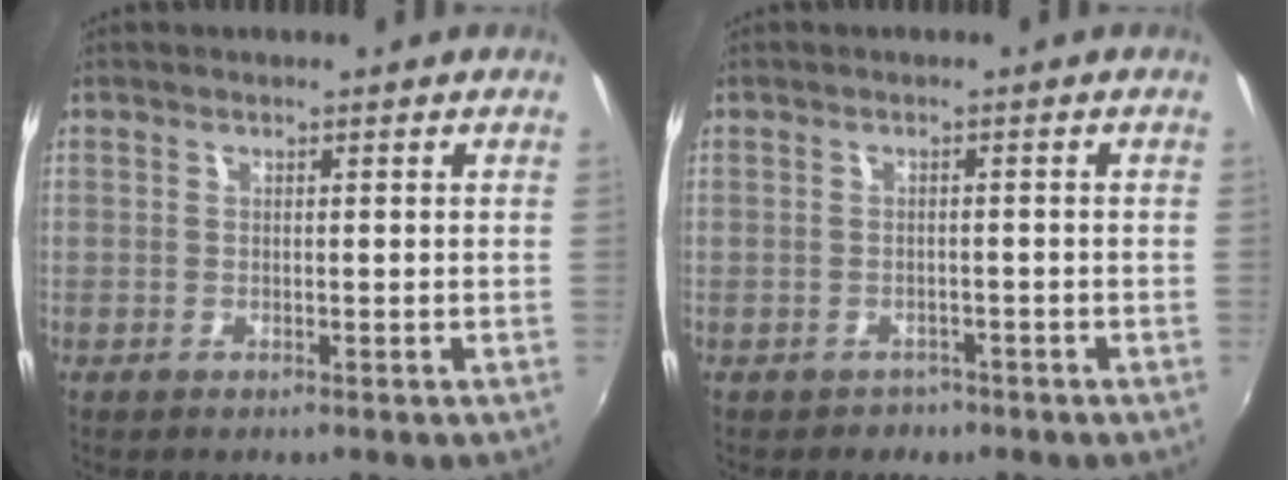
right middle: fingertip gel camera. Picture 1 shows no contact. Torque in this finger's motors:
{"motor_torque": [0.01, -0.12, -0.07, 0.00]}